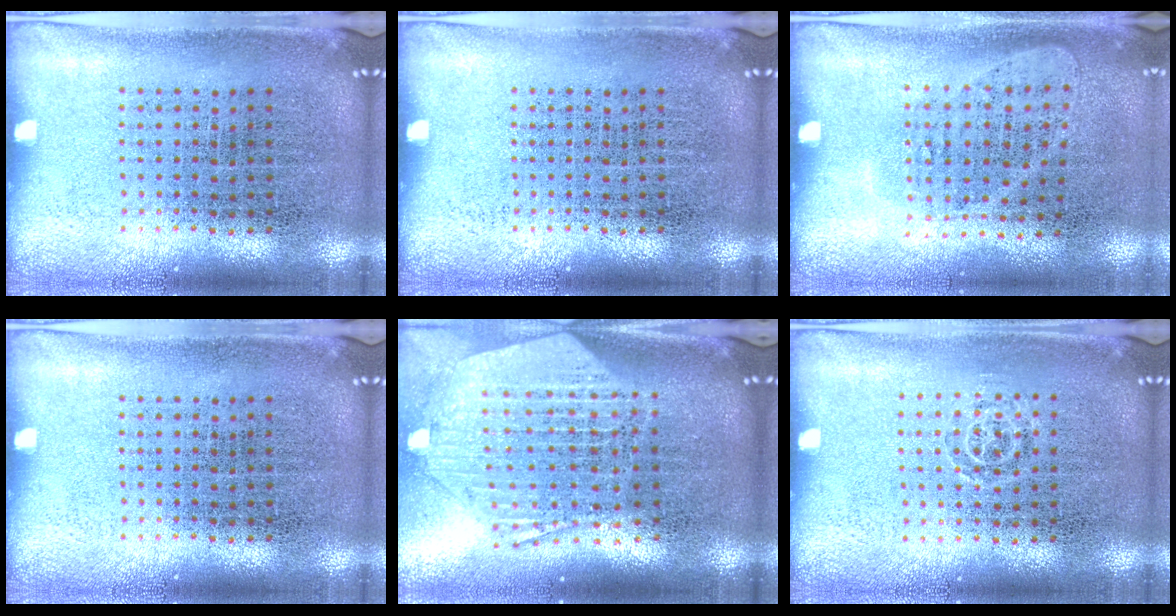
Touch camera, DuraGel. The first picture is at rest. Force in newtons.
{"total": 0.0}
{"total": 0.9, "press": 0.8, "slide": 0.4}
{"total": 0.0}
{"total": 2.8, "press": 2.2, "slide": 1.7}
{"total": 0.7, "press": 0.6, "slide": 0.5}